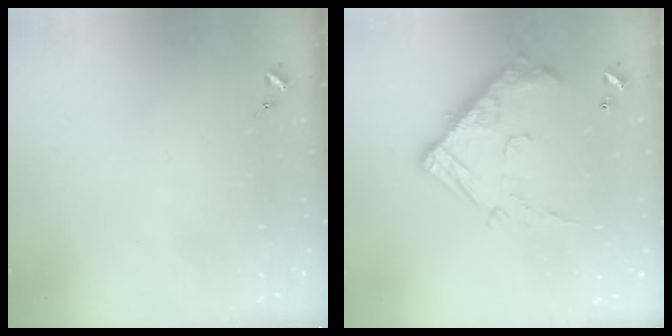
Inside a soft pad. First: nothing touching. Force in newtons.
{"total": 17.5, "press": 17.4, "slide": 1.3}